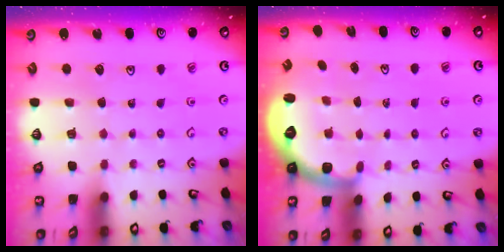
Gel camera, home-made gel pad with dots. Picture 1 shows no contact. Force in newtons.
{"total": 3.3, "press": 2.5, "slide": 2.1}